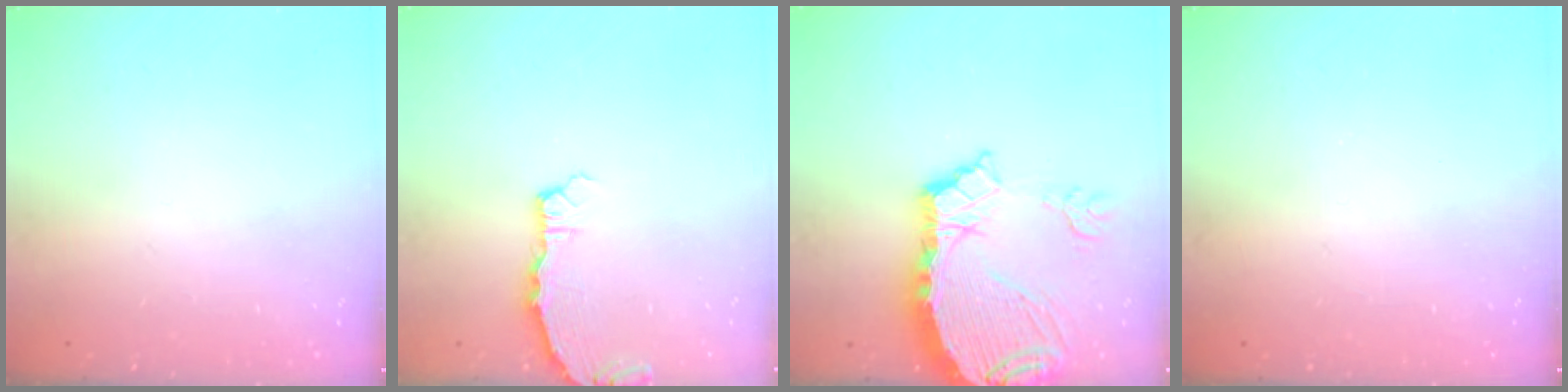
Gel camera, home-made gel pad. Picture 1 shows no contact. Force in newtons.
{"total": 3.3, "press": 3.2, "slide": 0.4}
{"total": 11.6, "press": 11.5, "slide": 1.5}
{"total": 0.0}